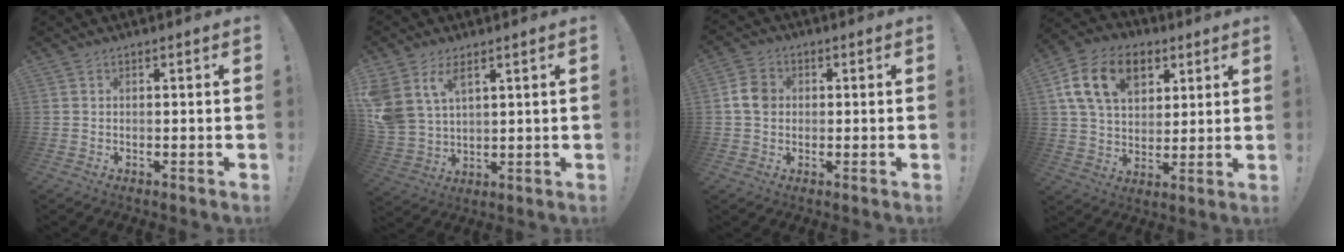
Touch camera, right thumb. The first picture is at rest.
{"total": 8.9, "force": [5.3, 5.2, 4.8], "torque": [-0.111, -0.026, 0.108]}
{"total": 6.7, "force": [0.5, 5.5, 3.8], "torque": [-0.057, 0.010, 0.011]}
{"total": 17.5, "force": [7.3, 12.0, 10.3], "torque": [-0.159, -0.020, 0.137]}